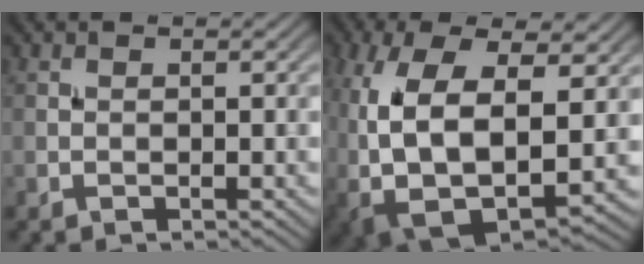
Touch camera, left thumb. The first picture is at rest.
{"total": 14.0, "force": [0.8, 8.3, 11.3], "torque": [-0.240, -0.025, 0.022]}